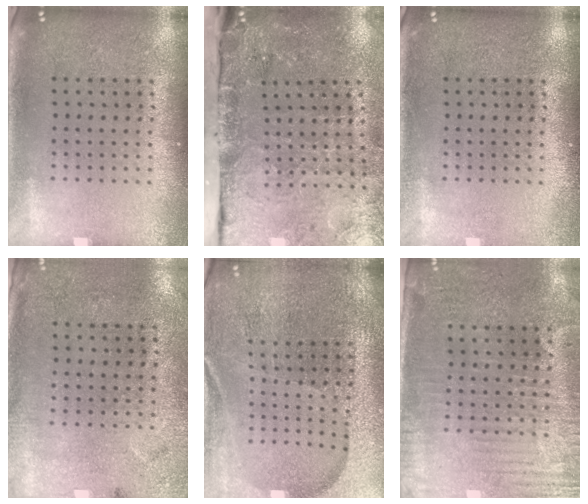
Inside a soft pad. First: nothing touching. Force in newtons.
{"total": 4.3, "press": 3.6, "slide": 2.3}
{"total": 1.0, "press": 1.0, "slide": 0.3}
{"total": 2.7, "press": 2.2, "slide": 1.6}
{"total": 4.5, "press": 4.4, "slide": 1.3}
{"total": 3.2, "press": 2.9, "slide": 1.4}